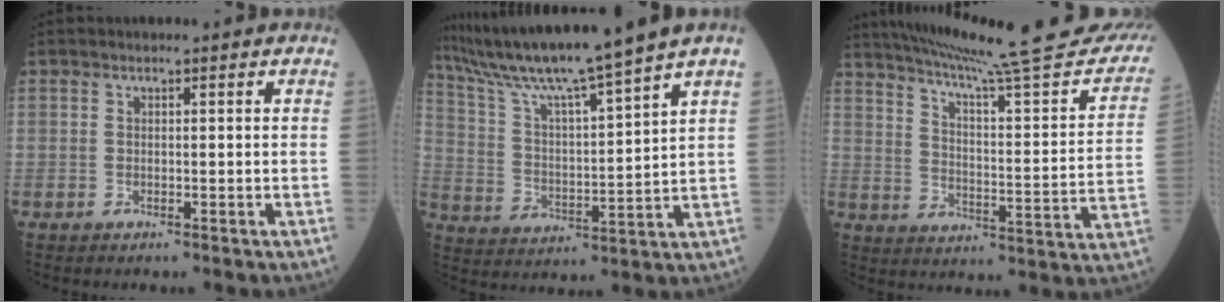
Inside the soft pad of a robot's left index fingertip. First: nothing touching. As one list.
[{"total": 15.0, "force": [12.6, -2.9, 7.7], "torque": [-0.140, -0.008, 0.222]}, {"total": 28.6, "force": [25.0, 1.5, 13.7], "torque": [-0.209, -0.073, 0.323]}]